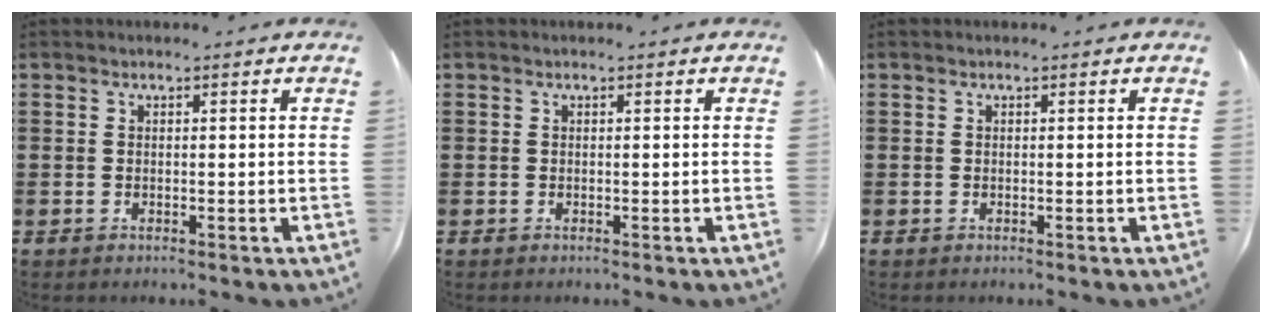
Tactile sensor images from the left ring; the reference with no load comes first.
{"total": 0.0}
{"total": 0.0}